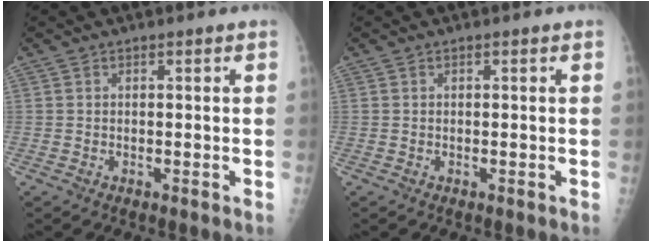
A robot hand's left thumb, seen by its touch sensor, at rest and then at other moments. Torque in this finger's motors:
{"motor_torque": [0.00, 0.00, 0.00, 0.00, 0.00]}